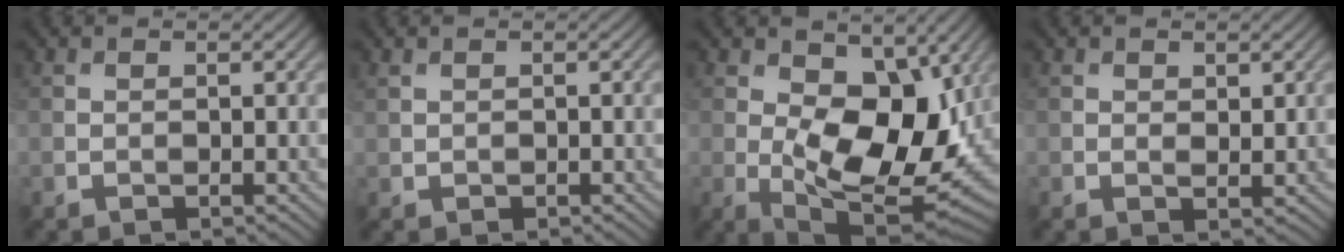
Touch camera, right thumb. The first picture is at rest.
{"total": 0.7, "force": [0.4, 0.5, 0.3], "torque": [-0.010, -0.001, 0.012]}
{"total": 13.0, "force": [1.1, 7.2, 10.9], "torque": [-0.187, -0.018, 0.020]}
{"total": 1.4, "force": [0.9, 0.7, 0.8], "torque": [-0.014, -0.007, 0.018]}